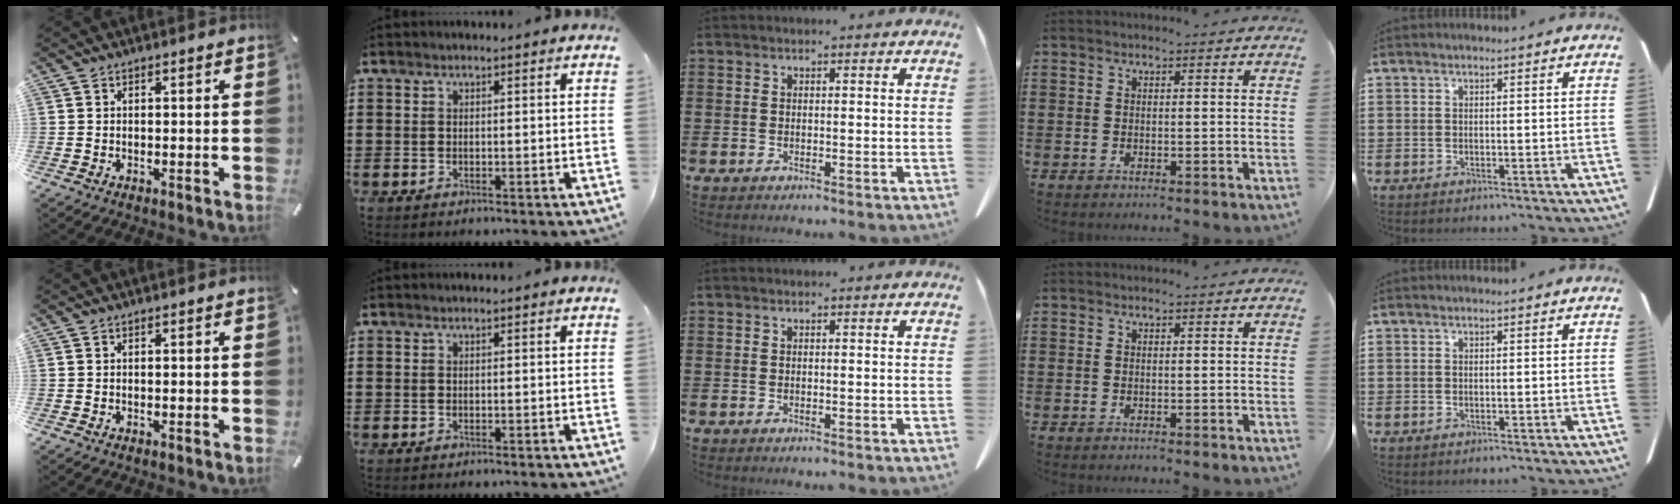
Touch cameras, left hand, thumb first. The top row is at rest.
{}